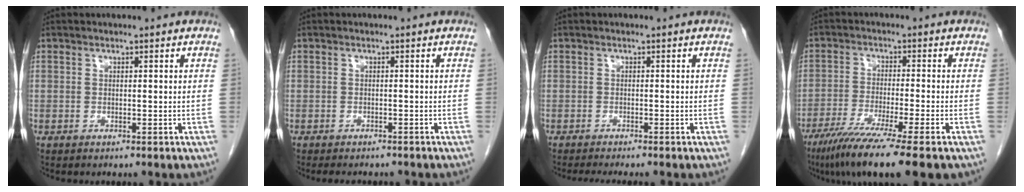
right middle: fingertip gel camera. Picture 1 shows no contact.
{"total": 4.8, "force": [-4.2, 1.6, 1.6], "torque": [-0.017, -0.002, -0.052]}
{"total": 4.1, "force": [-3.6, 0.1, 2.1], "torque": [-0.022, -0.006, -0.052]}
{"total": 12.4, "force": [-8.7, -0.7, 8.8], "torque": [-0.149, -0.038, -0.138]}